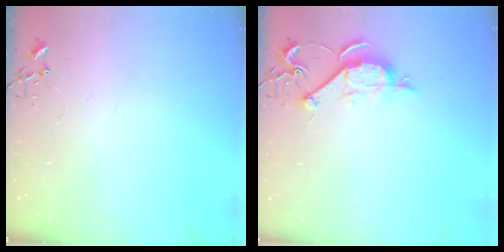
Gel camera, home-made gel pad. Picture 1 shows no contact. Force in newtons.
{"total": 8.5, "press": 8.5, "slide": 0.8}